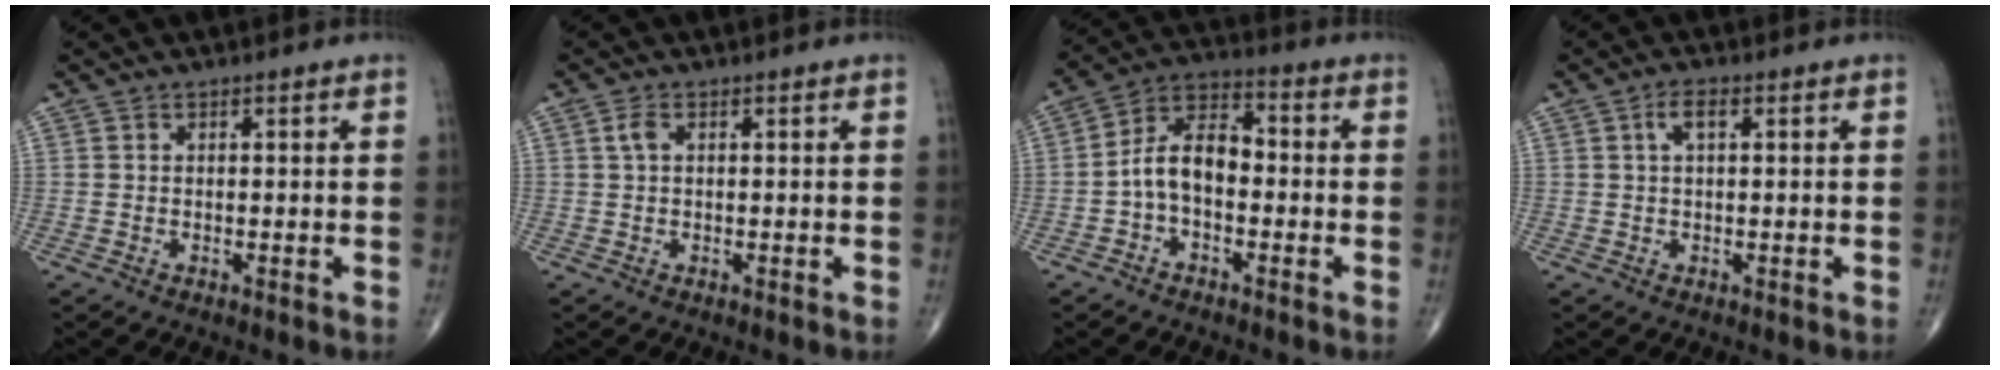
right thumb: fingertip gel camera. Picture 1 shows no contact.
{"total": 1.8, "force": [0.5, 1.0, 1.4], "torque": [-0.034, 0.008, 0.011]}
{"total": 9.0, "force": [-1.6, 5.4, 7.0], "torque": [-0.116, 0.039, -0.043]}
{"total": 2.9, "force": [0.9, 1.2, 2.5], "torque": [-0.050, 0.010, 0.017]}